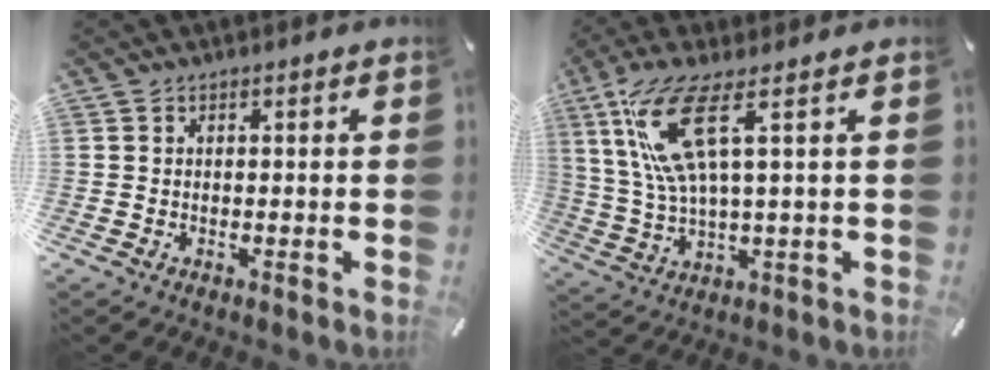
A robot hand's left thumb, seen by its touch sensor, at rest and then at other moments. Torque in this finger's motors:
{"motor_torque": [0.73, 0.76, 1.78, -1.00, 0.55]}